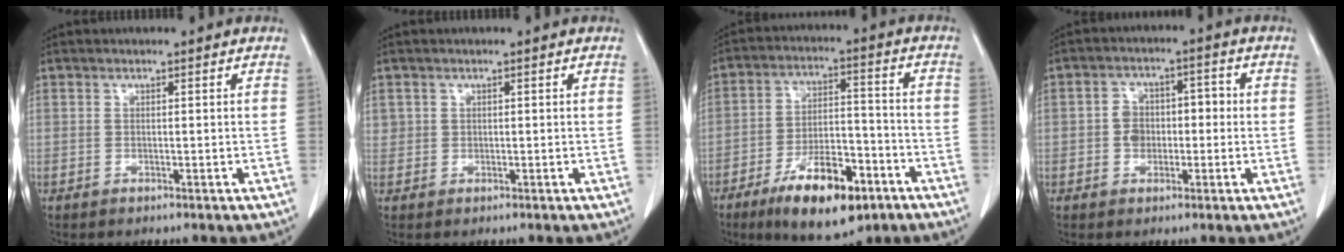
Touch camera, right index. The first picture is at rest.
{"total": 1.2, "force": [0.5, 1.1, 0.1], "torque": [0.012, 0.007, 0.006]}
{"total": 14.5, "force": [-8.4, 5.2, 10.6], "torque": [-0.178, 0.002, -0.133]}
{"total": 5.0, "force": [-0.8, 3.9, 3.0], "torque": [-0.054, 0.030, -0.012]}